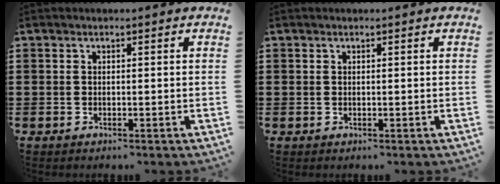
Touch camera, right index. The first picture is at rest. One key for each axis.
{"total": 0.0}